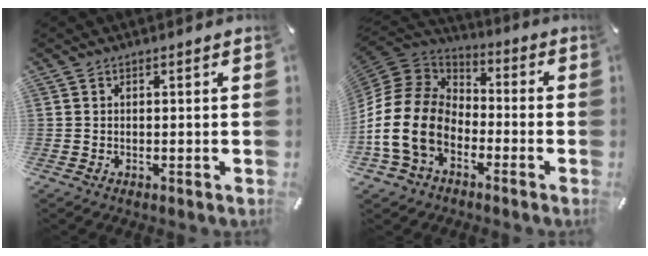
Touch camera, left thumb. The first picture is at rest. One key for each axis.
{"total": 16.7, "fx": -6.5, "fy": 12.2, "fz": 9.3, "tx": -0.211, "ty": 0.030, "tz": -0.119}